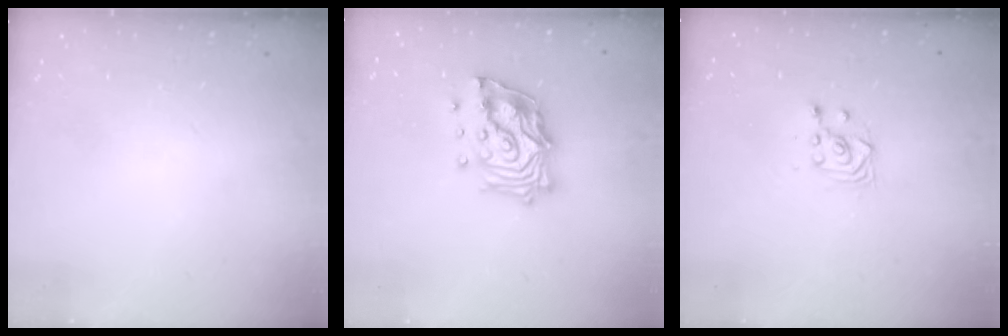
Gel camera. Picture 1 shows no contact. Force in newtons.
{"total": 17.0, "press": 16.8, "slide": 2.2}
{"total": 2.9, "press": 2.9, "slide": 0.6}